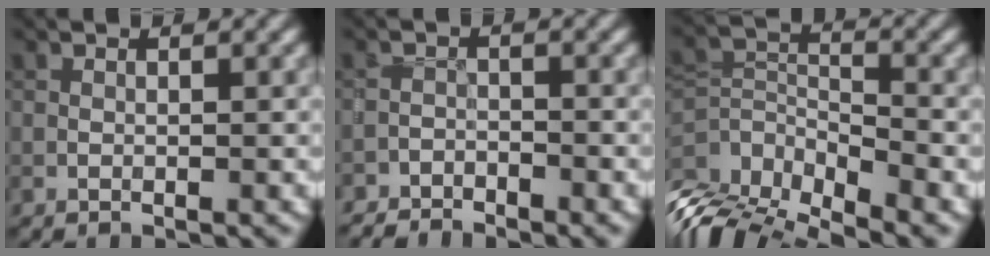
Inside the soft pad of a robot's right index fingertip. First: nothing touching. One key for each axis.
{"total": 3.5, "fx": -3.3, "fy": 1.1, "fz": 0.3, "tx": 0.001, "ty": -0.002, "tz": -0.059}
{"total": 7.3, "fx": -4.5, "fy": 3.1, "fz": 4.7, "tx": -0.097, "ty": -0.014, "tz": -0.084}